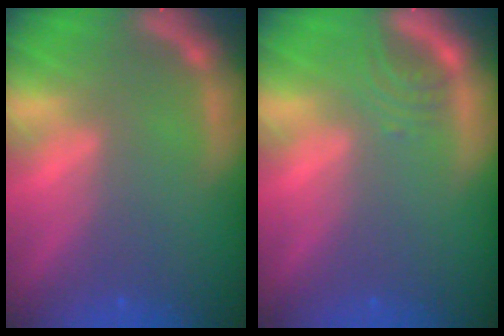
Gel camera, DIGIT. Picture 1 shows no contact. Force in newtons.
{"total": 2.0}